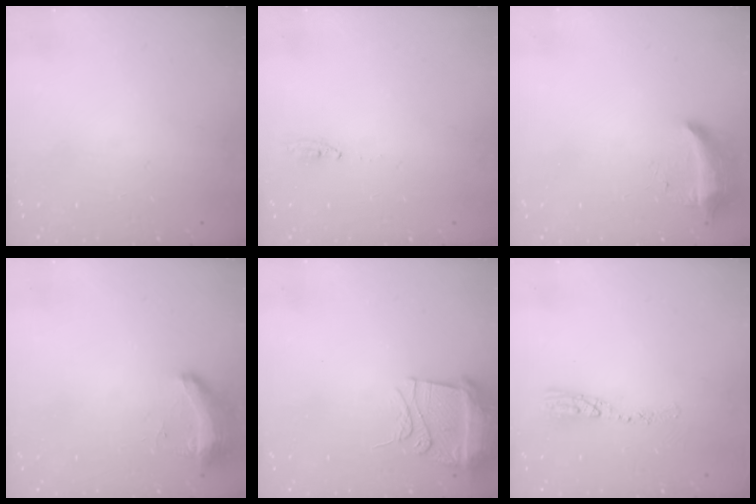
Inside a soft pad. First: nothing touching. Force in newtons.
{"total": 3.0, "press": 2.8, "slide": 1.2}
{"total": 8.3, "press": 8.3, "slide": 0.1}
{"total": 11.0, "press": 9.7, "slide": 5.3}
{"total": 10.8, "press": 10.7, "slide": 1.1}
{"total": 8.1, "press": 8.1, "slide": 0.6}